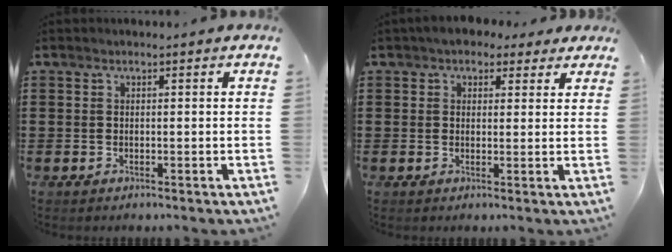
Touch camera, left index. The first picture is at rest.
{"total": 3.3, "force": [2.2, 2.2, 1.0], "torque": [-0.023, 0.007, 0.039]}